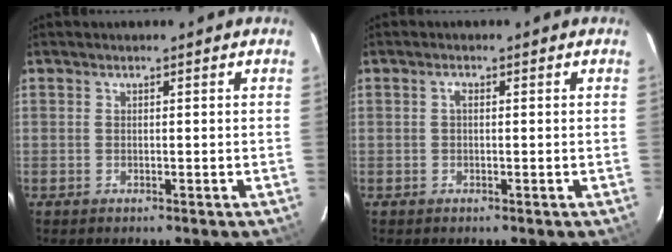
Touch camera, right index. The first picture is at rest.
{"total": 0.9, "force": [0.1, 0.5, 0.8], "torque": [-0.014, 0.005, -0.001]}